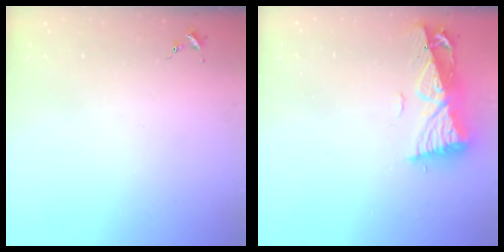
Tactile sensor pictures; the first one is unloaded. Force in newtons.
{"total": 10.1, "press": 10.0, "slide": 1.2}